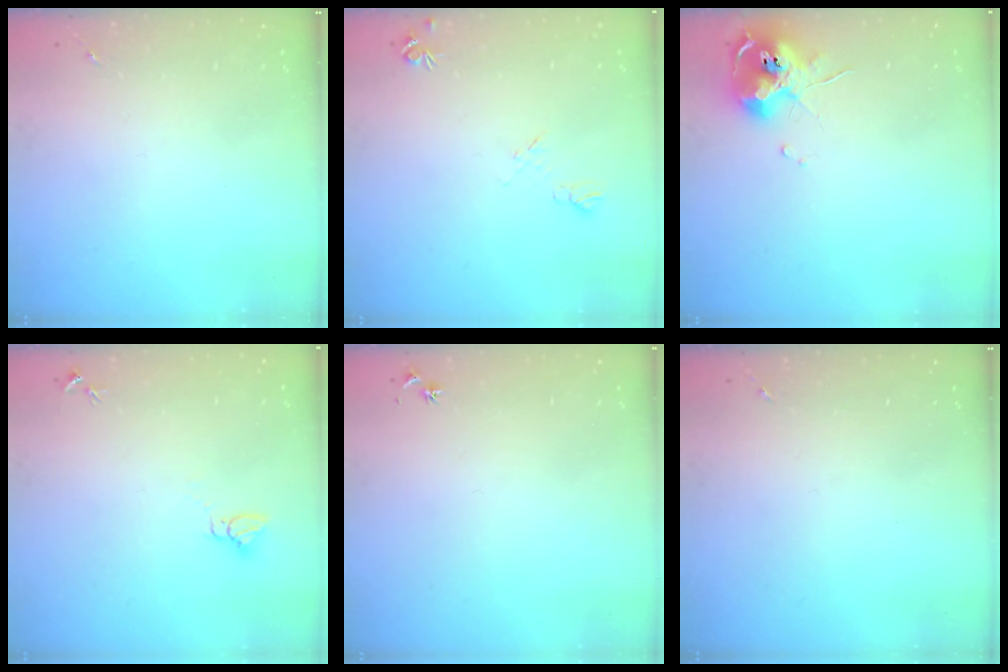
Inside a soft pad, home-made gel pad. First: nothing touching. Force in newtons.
{"total": 5.3, "press": 5.2, "slide": 0.9}
{"total": 10.6, "press": 10.5, "slide": 1.2}
{"total": 2.7, "press": 2.7, "slide": 0.1}
{"total": 3.0, "press": 2.9, "slide": 0.3}
{"total": 0.0}